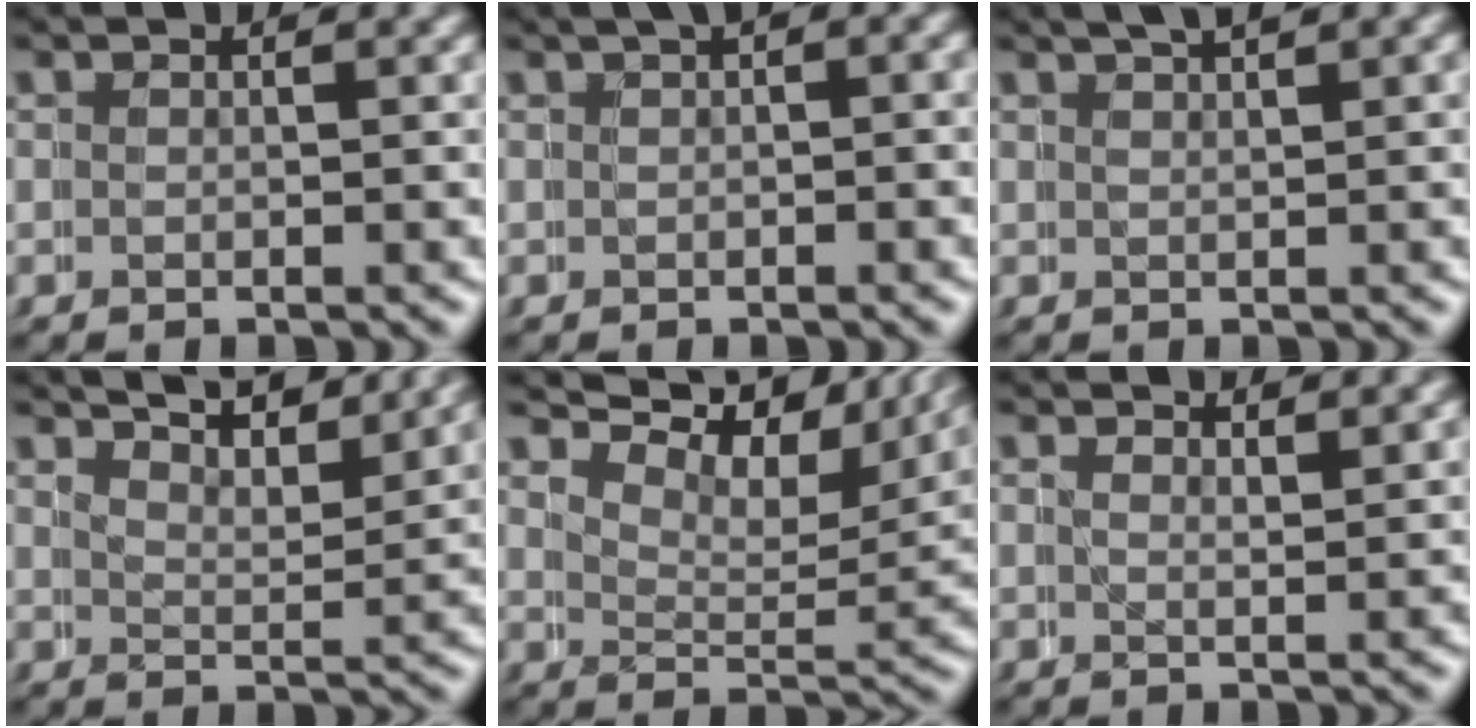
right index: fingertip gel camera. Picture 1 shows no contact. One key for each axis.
{"total": 2.7, "fx": 1.0, "fy": 1.4, "fz": 2.0, "tx": -0.012, "ty": 0.020, "tz": 0.004}
{"total": 3.4, "fx": 2.7, "fy": 0.8, "fz": 1.8, "tx": -0.018, "ty": 0.011, "tz": 0.040}
{"total": 6.8, "fx": 6.2, "fy": 1.7, "fz": 2.4, "tx": -0.040, "ty": 0.006, "tz": 0.090}
{"total": 10.9, "fx": 8.8, "fy": 4.0, "fz": 4.9, "tx": -0.066, "ty": 0.036, "tz": 0.114}
{"total": 1.8, "fx": 1.8, "fy": -0.4, "fz": -0.3, "tx": -0.008, "ty": -0.013, "tz": 0.030}